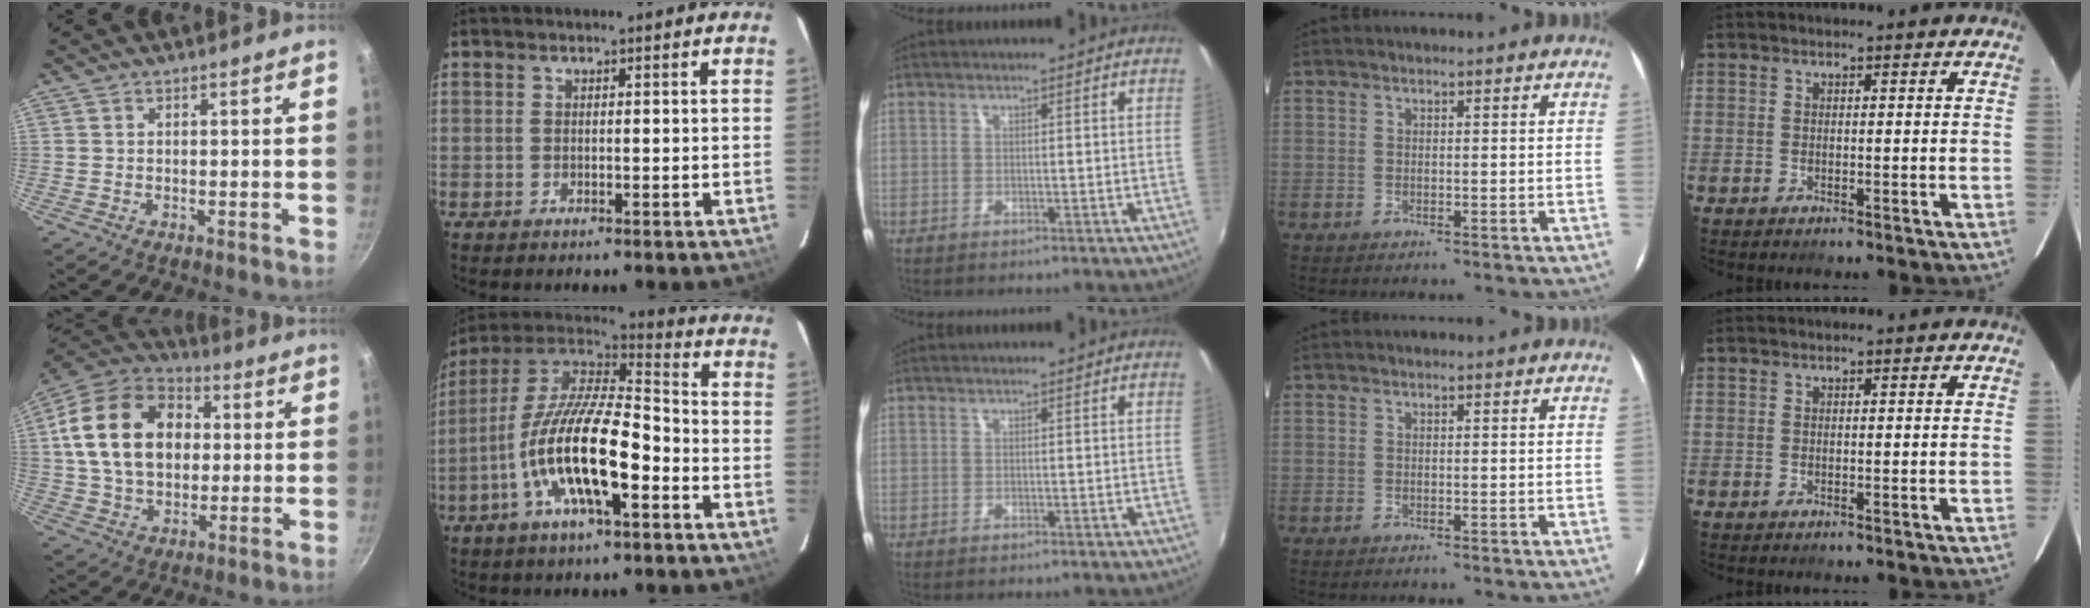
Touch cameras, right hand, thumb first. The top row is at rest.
{"thumb": {"total": 21.3, "force": [3.4, 15.3, 14.4], "torque": [-0.231, 0.023, 0.051]}, "index": {"total": 19.3, "force": [-6.9, 5.9, 17.0], "torque": [-0.327, -0.016, -0.137]}}